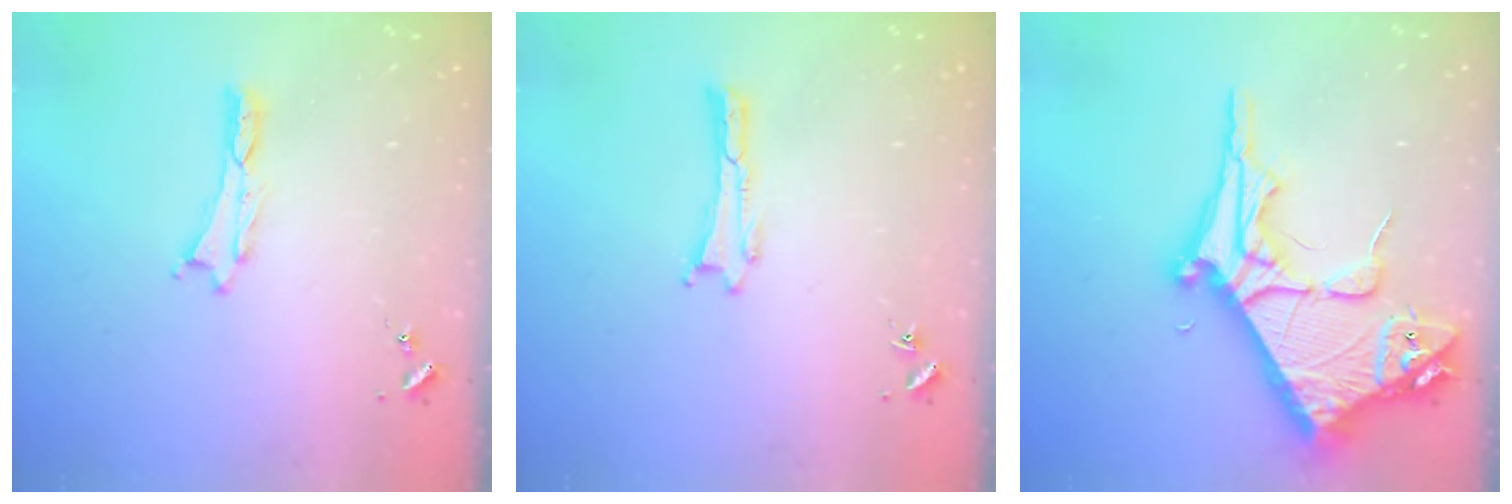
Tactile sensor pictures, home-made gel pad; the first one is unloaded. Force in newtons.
{"total": 0.0}
{"total": 15.7, "press": 15.6, "slide": 1.6}